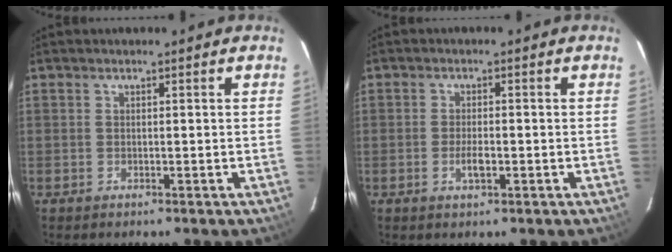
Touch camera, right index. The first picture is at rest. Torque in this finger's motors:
{"motor_torque": [1.14, 0.56, 0.57, 0.07]}